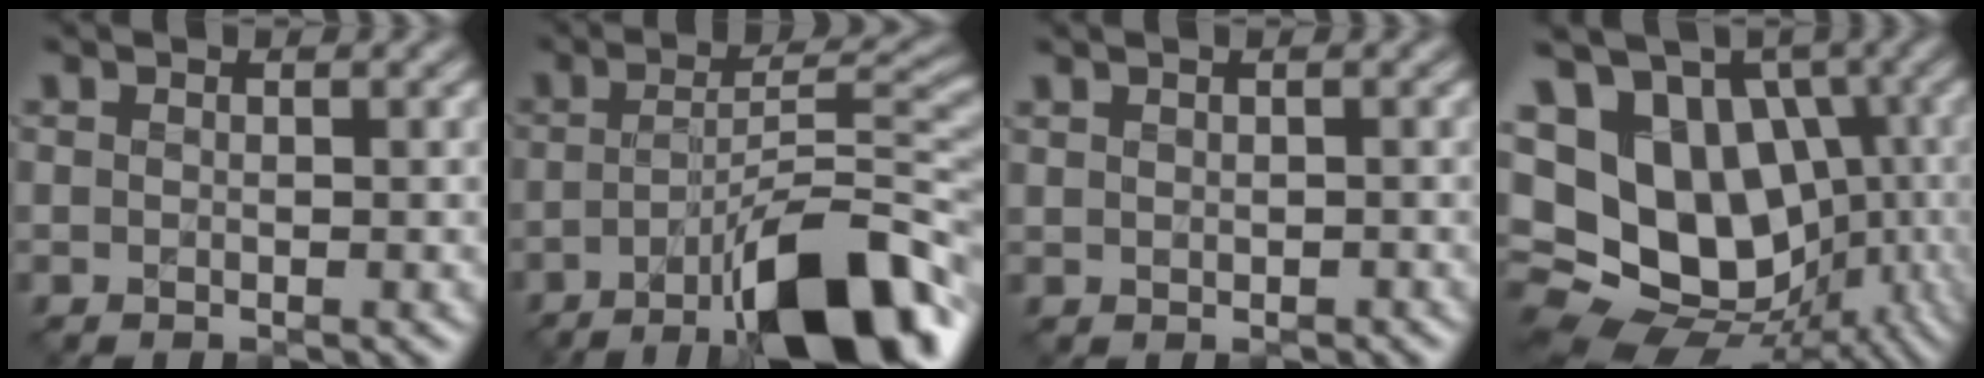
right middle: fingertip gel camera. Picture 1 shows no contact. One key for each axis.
{"total": 12.1, "fx": -6.5, "fy": 3.1, "fz": 9.8, "tx": -0.150, "ty": 0.007, "tz": -0.102}
{"total": 0.0}
{"total": 17.7, "fx": 0.1, "fy": 14.4, "fz": 10.2, "tx": -0.193, "ty": 0.011, "tz": 0.013}